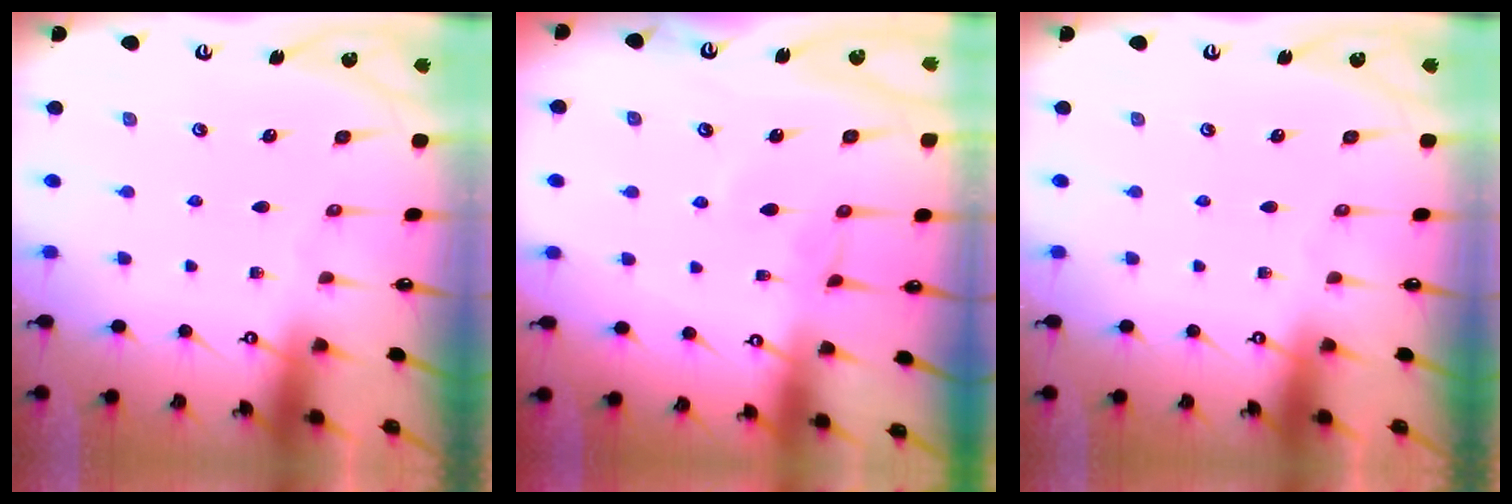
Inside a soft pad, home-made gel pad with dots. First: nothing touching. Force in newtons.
{"total": 1.3, "press": 1.3, "slide": 0.3}
{"total": 0.0}